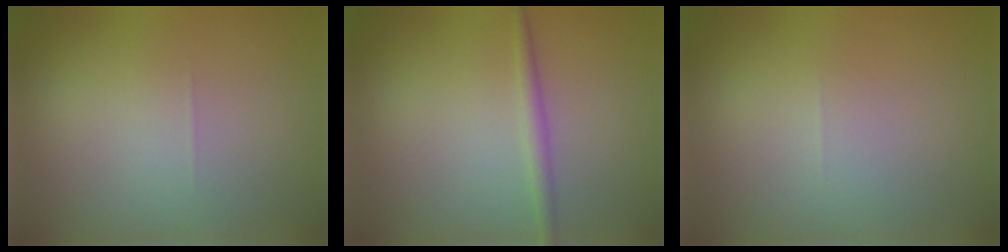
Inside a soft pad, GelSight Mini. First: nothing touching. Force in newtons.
{"total": 1.4, "press": 1.4, "slide": 0.1}
{"total": 0.0}